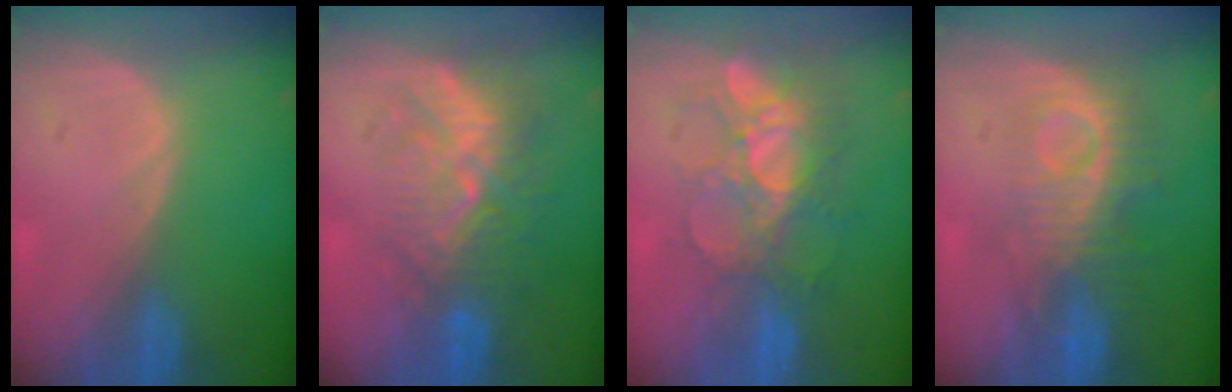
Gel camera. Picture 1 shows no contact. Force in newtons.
{"total": 9.4, "press": 8.7, "slide": 3.8}
{"total": 9.8, "press": 8.6, "slide": 4.7}
{"total": 9.2, "press": 8.2, "slide": 4.3}